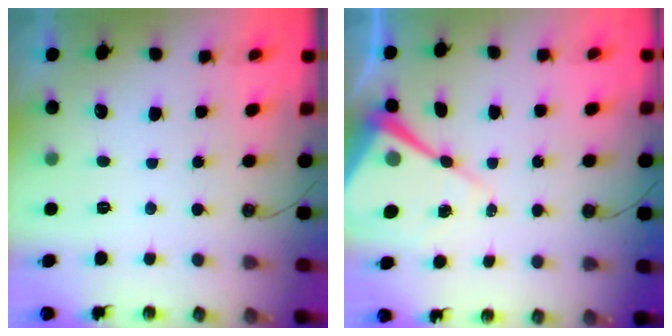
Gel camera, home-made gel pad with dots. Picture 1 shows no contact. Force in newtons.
{"total": 13.5, "press": 13.5, "slide": 1.0}